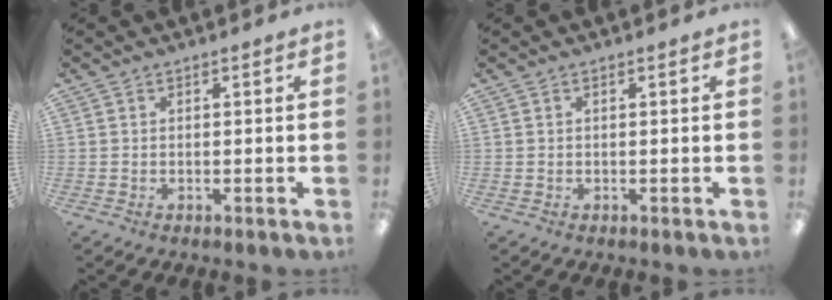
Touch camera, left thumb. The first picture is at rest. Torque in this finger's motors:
{"motor_torque": [0.00, 0.00, -0.01, 0.00, 0.00]}